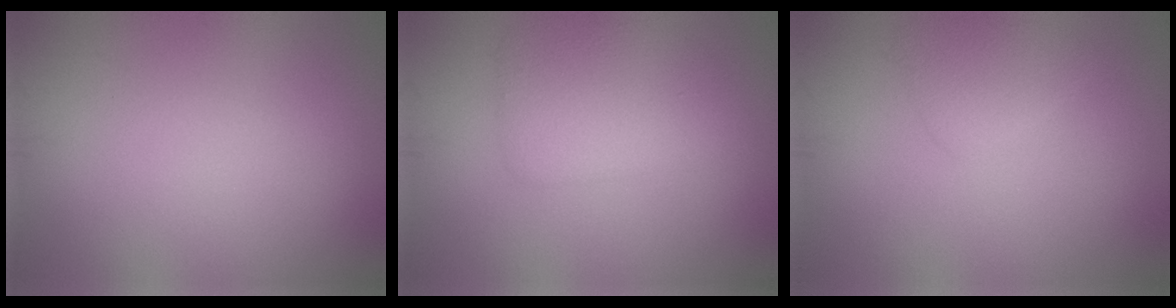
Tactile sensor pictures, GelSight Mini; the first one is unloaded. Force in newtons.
{"total": 3.7, "press": 3.7, "slide": 0.1}
{"total": 1.8, "press": 1.8, "slide": 0.2}